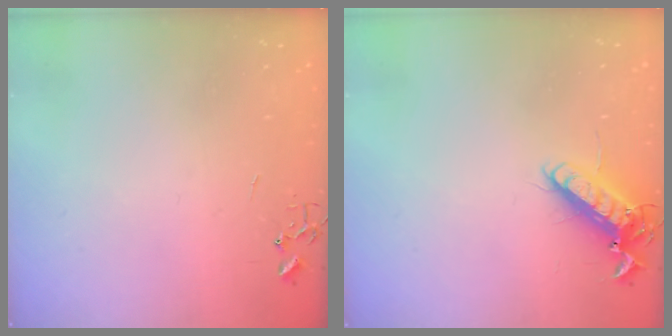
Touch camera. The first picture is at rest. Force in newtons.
{"total": 12.6, "press": 12.4, "slide": 2.4}